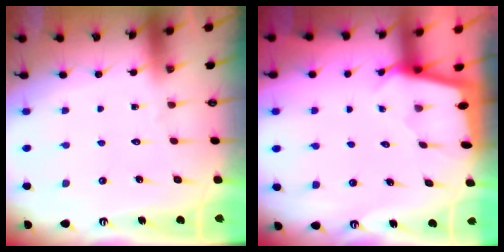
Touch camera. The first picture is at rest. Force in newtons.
{"total": 1.8, "press": 1.8, "slide": 0.3}